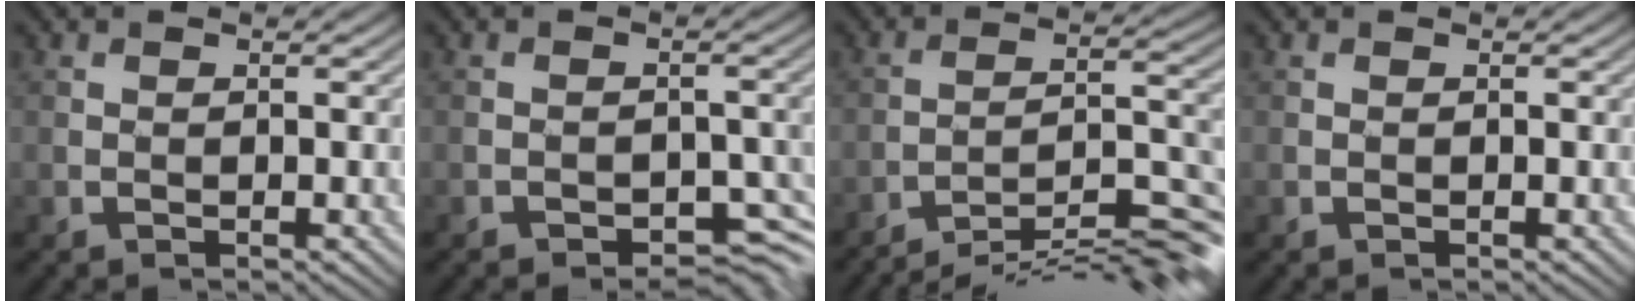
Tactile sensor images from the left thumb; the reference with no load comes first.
{"total": 3.2, "force": [-2.6, 1.3, 1.4], "torque": [-0.016, -0.007, -0.042]}
{"total": 10.9, "force": [-9.6, 0.4, 5.2], "torque": [-0.087, 0.024, -0.151]}
{"total": 0.0}